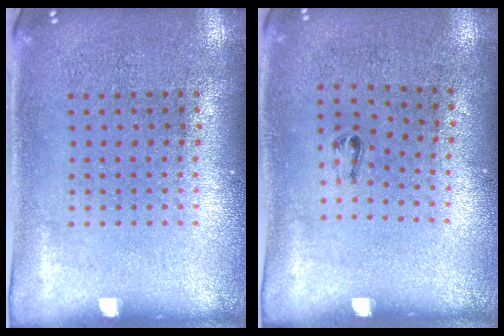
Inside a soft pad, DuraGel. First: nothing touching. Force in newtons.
{"total": 0.6, "press": 0.3, "slide": 0.5}